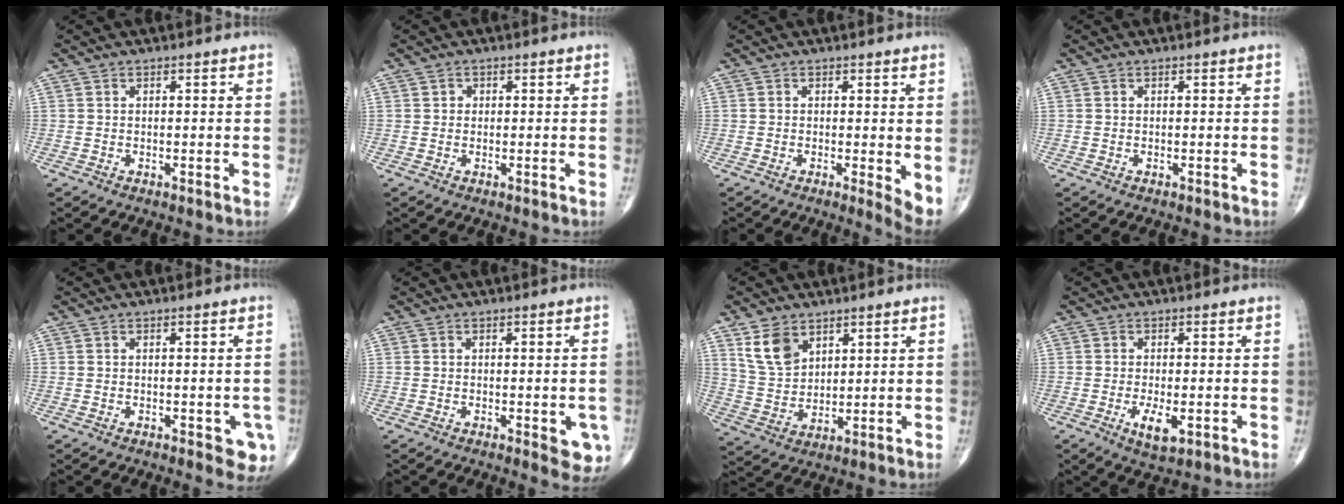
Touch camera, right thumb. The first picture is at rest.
{"total": 1.0, "force": [0.1, 0.9, 0.2], "torque": [0.002, 0.002, 0.001]}
{"total": 3.8, "force": [0.0, 1.0, 3.7], "torque": [-0.054, -0.012, -0.005]}
{"total": 0.0}
{"total": 4.9, "force": [-1.8, 2.1, 4.0], "torque": [-0.025, -0.001, -0.019]}
{"total": 5.7, "force": [-1.8, 2.2, 4.9], "torque": [-0.038, -0.007, -0.017]}
{"total": 8.2, "force": [4.7, 5.2, 4.3], "torque": [-0.068, -0.022, 0.102]}
{"total": 5.1, "force": [-1.6, 2.0, 4.4], "torque": [-0.076, -0.008, -0.022]}